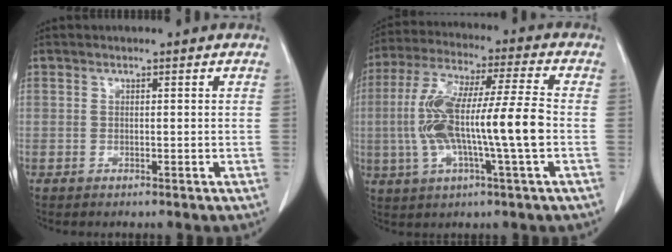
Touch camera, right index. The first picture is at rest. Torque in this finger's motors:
{"motor_torque": [1.53, -0.61, 0.62, 0.21]}